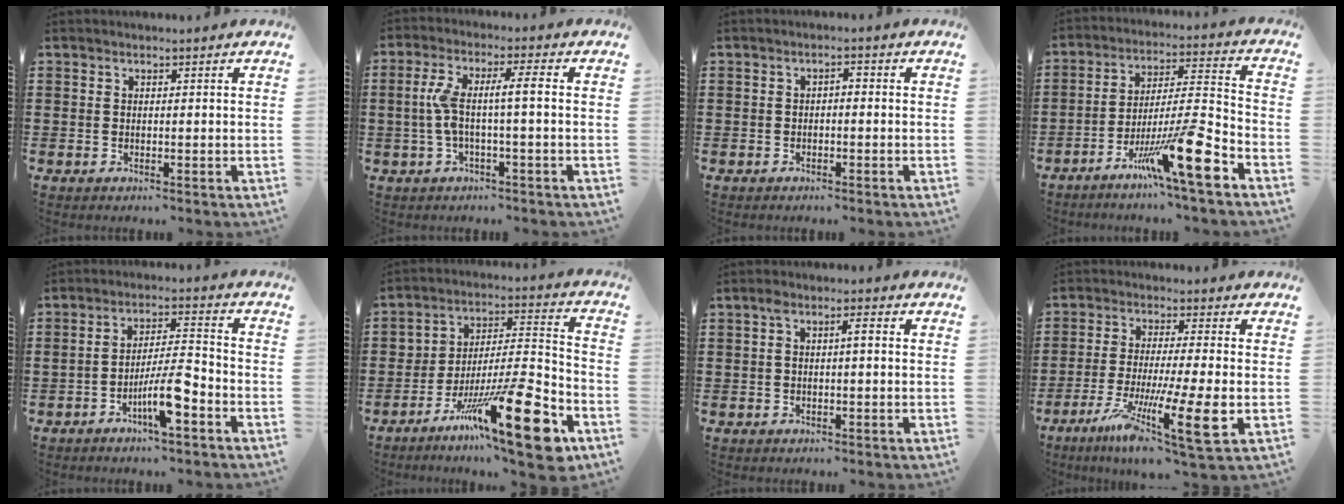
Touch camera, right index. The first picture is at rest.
{"total": 6.4, "force": [-0.5, 0.8, 6.3], "torque": [-0.137, -0.005, -0.021]}
{"total": 1.1, "force": [-0.9, 0.3, 0.6], "torque": [-0.015, 0.000, -0.019]}
{"total": 15.6, "force": [-9.4, 1.7, 12.4], "torque": [-0.199, 0.014, -0.156]}
{"total": 8.0, "force": [-3.9, 1.6, 6.8], "torque": [-0.130, -0.001, -0.073]}
{"total": 19.9, "force": [-12.0, 3.3, 15.6], "torque": [-0.247, 0.042, -0.185]}
{"total": 2.5, "force": [0.1, 0.7, 2.4], "torque": [-0.046, 0.006, -0.002]}
{"total": 12.5, "force": [-5.1, 1.2, 11.4], "torque": [-0.222, -0.010, -0.090]}